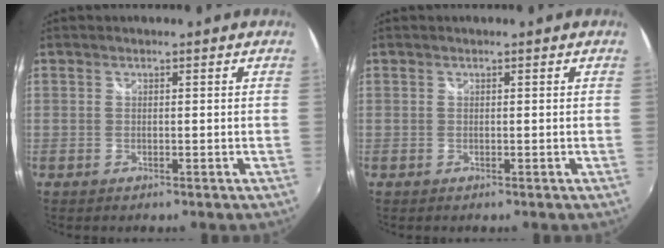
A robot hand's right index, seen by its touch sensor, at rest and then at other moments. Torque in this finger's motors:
{"motor_torque": [0.01, 0.01, 0.00, 0.00]}